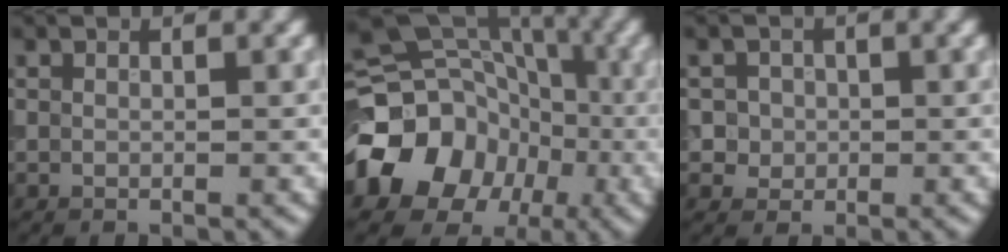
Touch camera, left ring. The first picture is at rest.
{"total": 14.1, "force": [-4.4, 12.0, 6.0], "torque": [-0.119, -0.011, -0.103]}
{"total": 2.6, "force": [0.4, 2.5, 0.8], "torque": [0.002, 0.003, 0.006]}